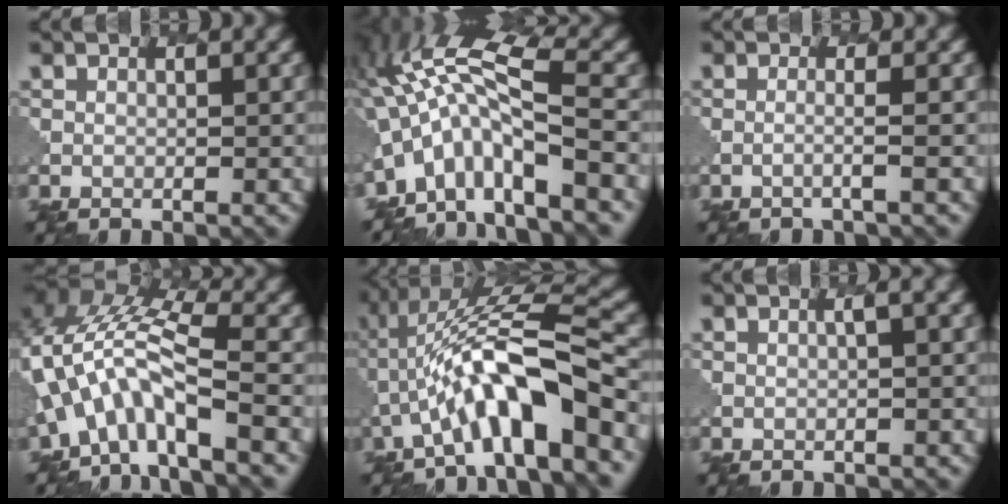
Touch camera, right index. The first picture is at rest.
{"total": 11.2, "force": [-2.8, 3.5, 10.3], "torque": [-0.190, 0.019, -0.044]}
{"total": 1.2, "force": [-0.3, 0.2, 1.1], "torque": [-0.005, 0.002, -0.022]}
{"total": 8.4, "force": [-2.7, 3.5, 7.2], "torque": [-0.134, 0.014, -0.058]}
{"total": 9.3, "force": [-2.6, 2.1, 8.7], "torque": [-0.149, 0.024, -0.041]}
{"total": 2.4, "force": [0.5, 0.8, 2.2], "torque": [-0.017, 0.009, 0.004]}